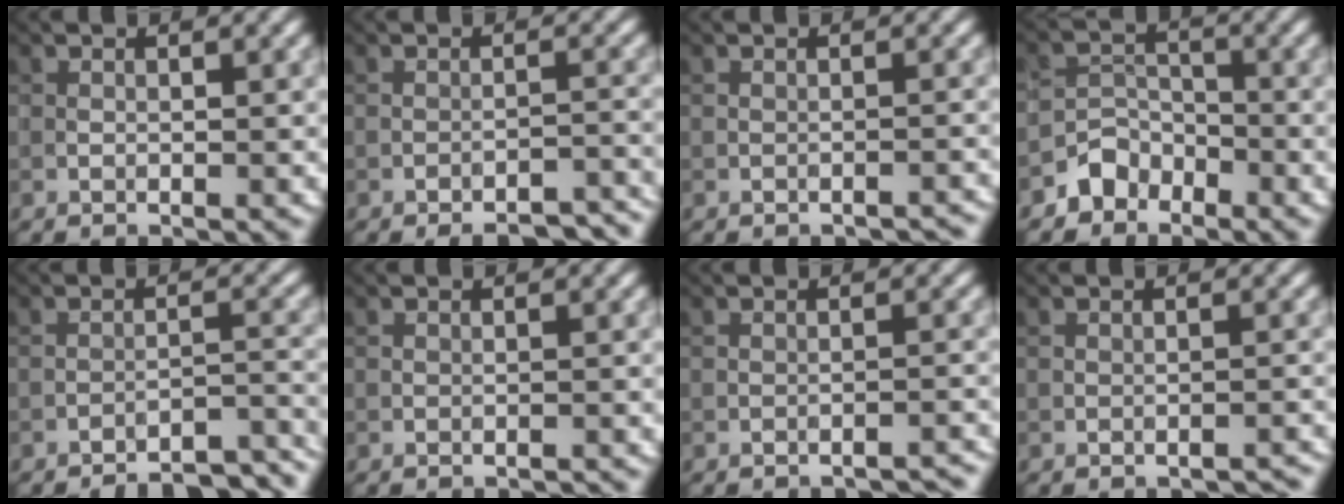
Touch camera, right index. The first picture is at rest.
{"total": 5.5, "force": [-5.0, 1.5, 1.7], "torque": [-0.015, 0.012, -0.056]}
{"total": 1.3, "force": [-1.3, 0.2, 0.1], "torque": [0.006, 0.005, -0.018]}
{"total": 2.6, "force": [-1.9, 1.7, 0.2], "torque": [0.009, 0.012, -0.040]}
{"total": 9.1, "force": [-8.6, 2.0, 2.2], "torque": [-0.009, 0.014, -0.100]}
{"total": 0.7, "force": [-0.7, 0.2, 0.0], "torque": [0.004, 0.003, -0.013]}
{"total": 2.0, "force": [-2.0, 0.3, 0.3], "torque": [0.009, 0.010, -0.026]}
{"total": 1.2, "force": [-1.1, 0.3, 0.2], "torque": [0.002, 0.005, -0.016]}